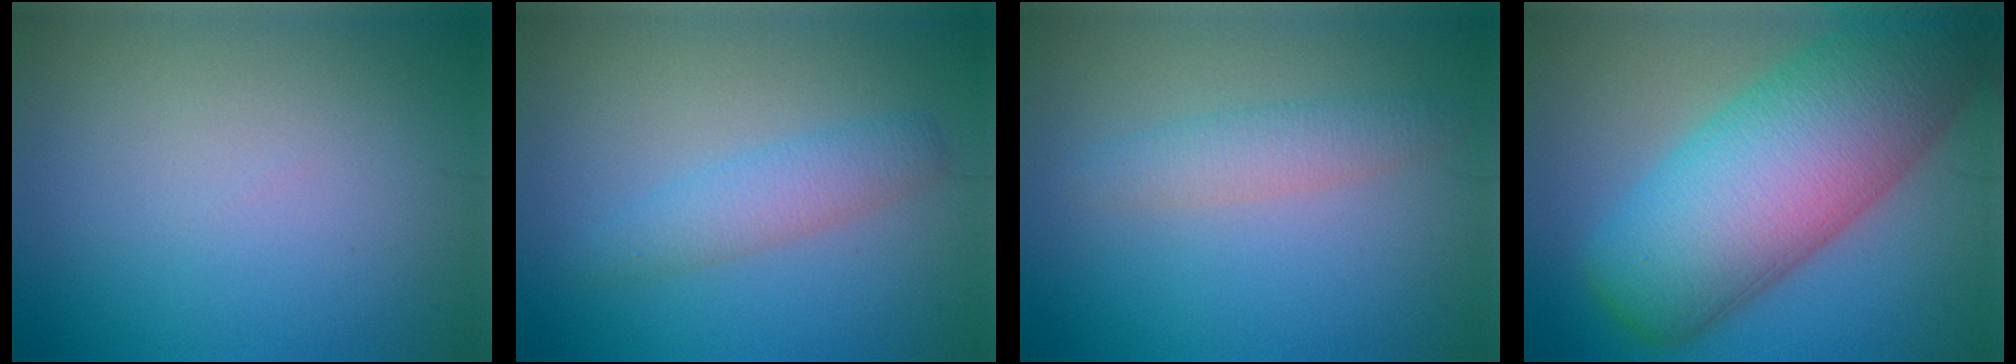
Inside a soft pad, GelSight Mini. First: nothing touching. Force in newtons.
{"total": 2.8, "press": 2.8, "slide": 0.1}
{"total": 2.5, "press": 2.5, "slide": 0.1}
{"total": 14.4, "press": 14.4, "slide": 0.6}